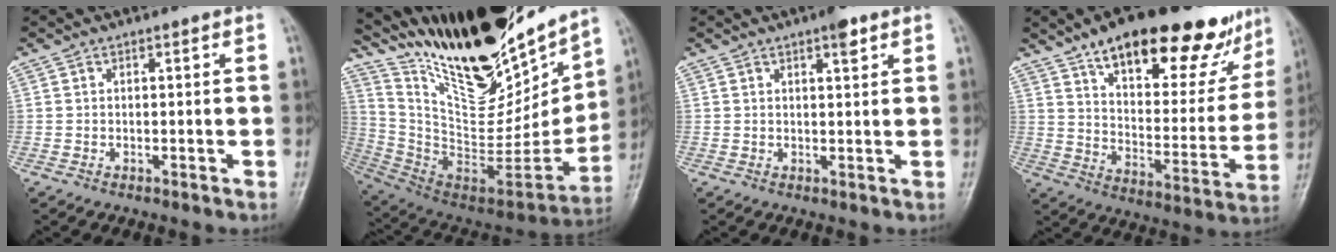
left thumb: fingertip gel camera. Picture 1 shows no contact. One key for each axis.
{"total": 31.0, "fx": 24.0, "fy": 9.9, "fz": 17.0, "tx": -0.247, "ty": -0.108, "tz": 0.407}
{"total": 2.9, "fx": 1.8, "fy": 0.8, "fz": 2.2, "tx": -0.025, "ty": -0.007, "tz": 0.023}
{"total": 26.9, "fx": 18.1, "fy": 10.6, "fz": 16.9, "tx": -0.196, "ty": -0.055, "tz": 0.263}